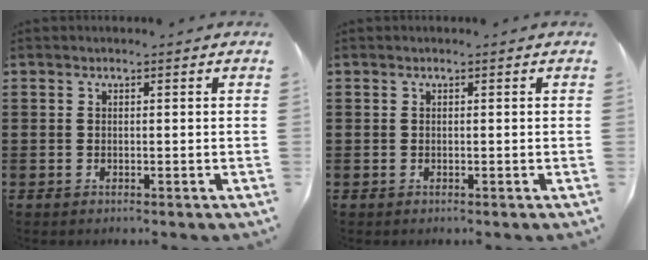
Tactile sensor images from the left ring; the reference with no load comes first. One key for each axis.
{"total": 0.0}